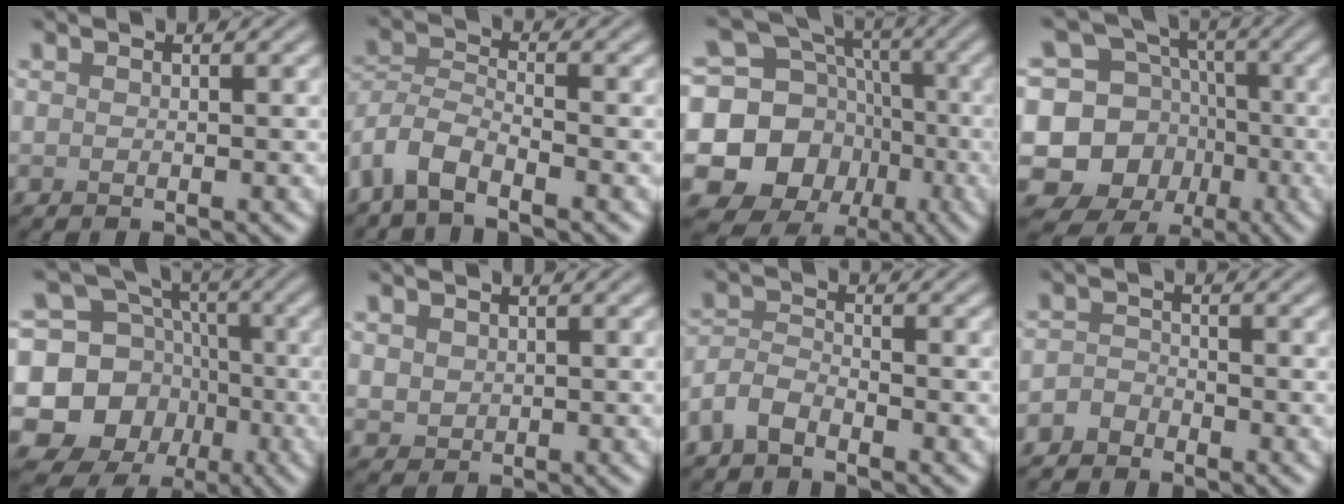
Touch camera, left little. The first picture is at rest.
{"total": 4.2, "force": [-3.1, 1.4, 2.4], "torque": [-0.046, -0.001, -0.071]}
{"total": 14.3, "force": [-2.7, 13.0, 5.2], "torque": [-0.116, -0.004, -0.057]}
{"total": 10.3, "force": [-1.8, 9.5, 3.3], "torque": [-0.067, -0.010, -0.045]}
{"total": 11.1, "force": [-2.3, 10.1, 3.8], "torque": [-0.077, -0.012, -0.054]}
{"total": 1.3, "force": [0.4, 1.2, 0.4], "torque": [-0.008, -0.003, 0.007]}
{"total": 2.6, "force": [-2.0, 1.1, 1.3], "torque": [-0.029, 0.005, -0.051]}
{"total": 1.8, "force": [-1.6, 0.9, 0.1], "torque": [-0.004, 0.003, -0.040]}